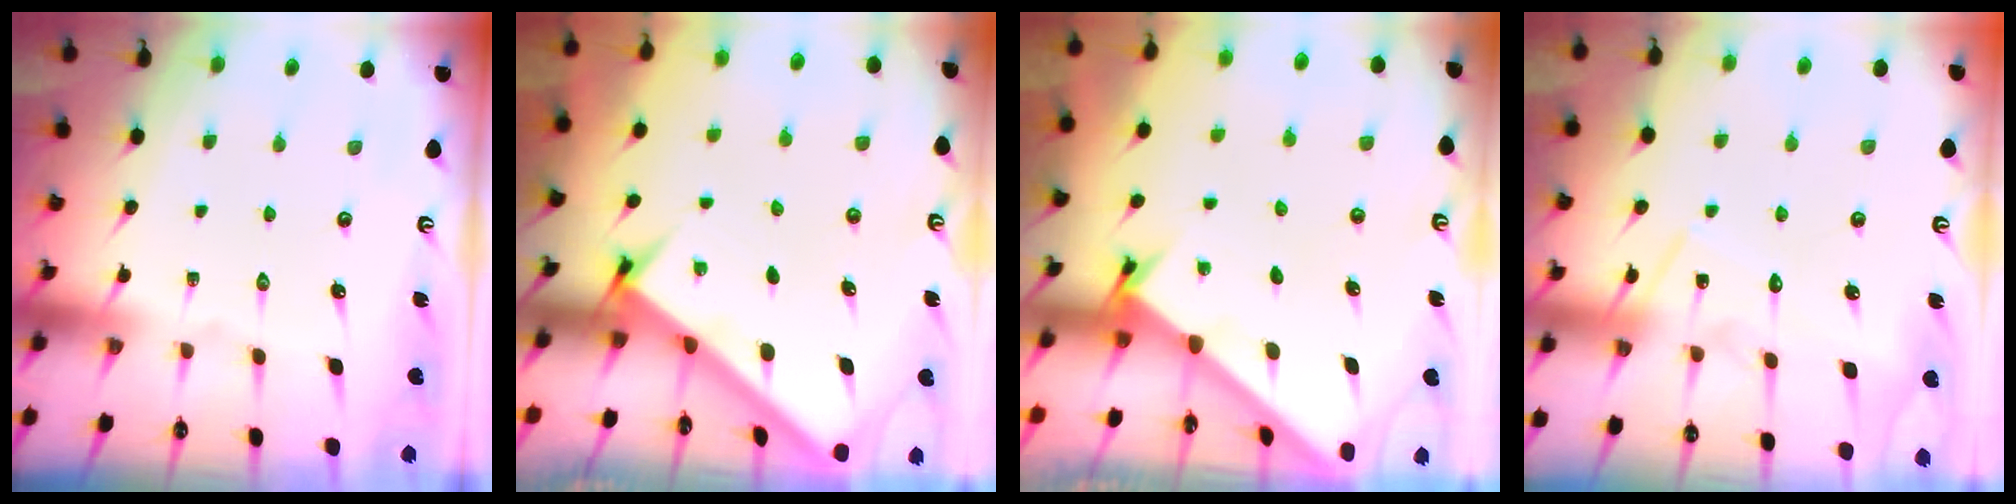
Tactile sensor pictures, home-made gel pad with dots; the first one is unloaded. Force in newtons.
{"total": 2.8, "press": 2.8, "slide": 0.3}
{"total": 1.8, "press": 1.8, "slide": 0.2}
{"total": 11.8, "press": 11.8, "slide": 0.6}